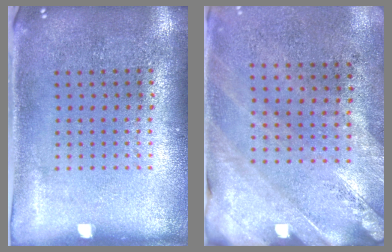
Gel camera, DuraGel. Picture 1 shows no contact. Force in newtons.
{"total": 2.5, "press": 2.0, "slide": 1.4}